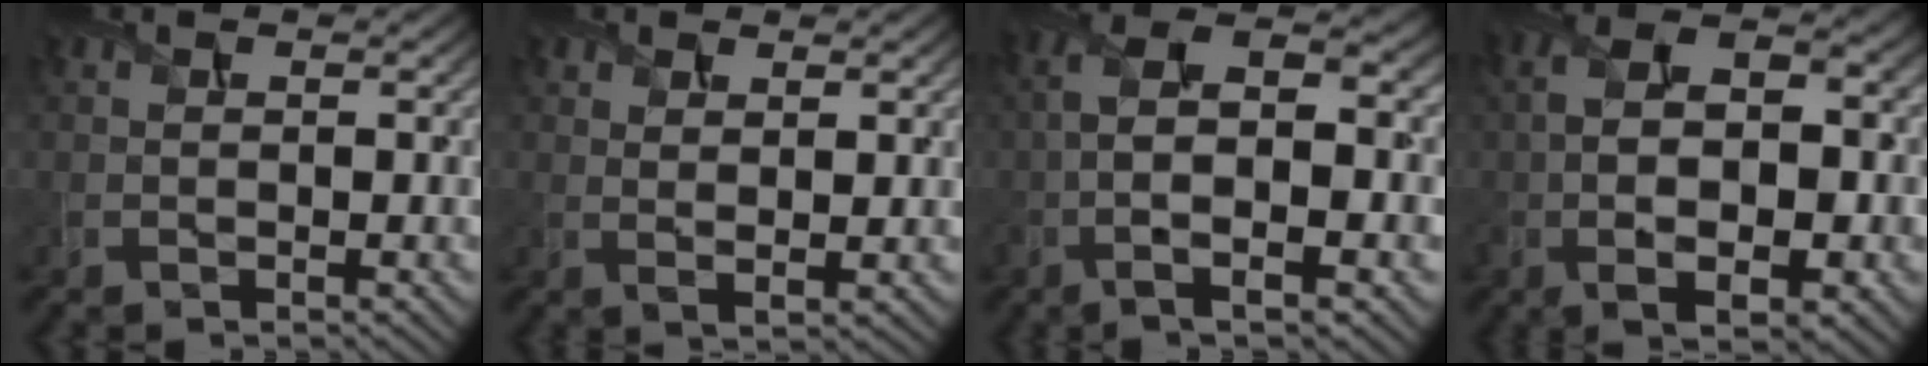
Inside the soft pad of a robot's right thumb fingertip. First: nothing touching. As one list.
[{"total": 2.1, "force": [1.2, 0.6, 1.6], "torque": [-0.036, -0.007, 0.024]}, {"total": 10.3, "force": [-1.2, 3.8, 9.5], "torque": [-0.202, 0.010, -0.026]}, {"total": 10.3, "force": [-0.8, 5.3, 8.8], "torque": [-0.175, -0.008, -0.010]}]